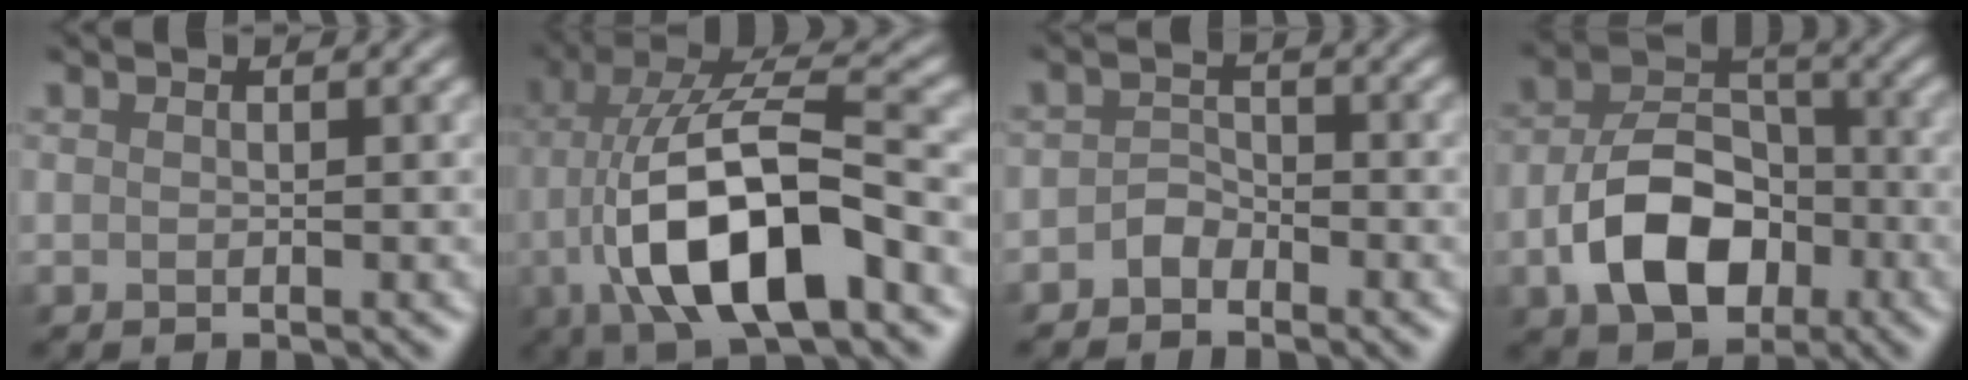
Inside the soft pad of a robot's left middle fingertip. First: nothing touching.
{"total": 11.7, "force": [-2.9, 4.5, 10.4], "torque": [-0.196, 0.017, -0.056]}
{"total": 1.3, "force": [-1.1, 0.7, -0.1], "torque": [-0.004, 0.012, -0.024]}
{"total": 7.8, "force": [-2.8, 5.2, 5.0], "torque": [-0.098, 0.006, -0.051]}